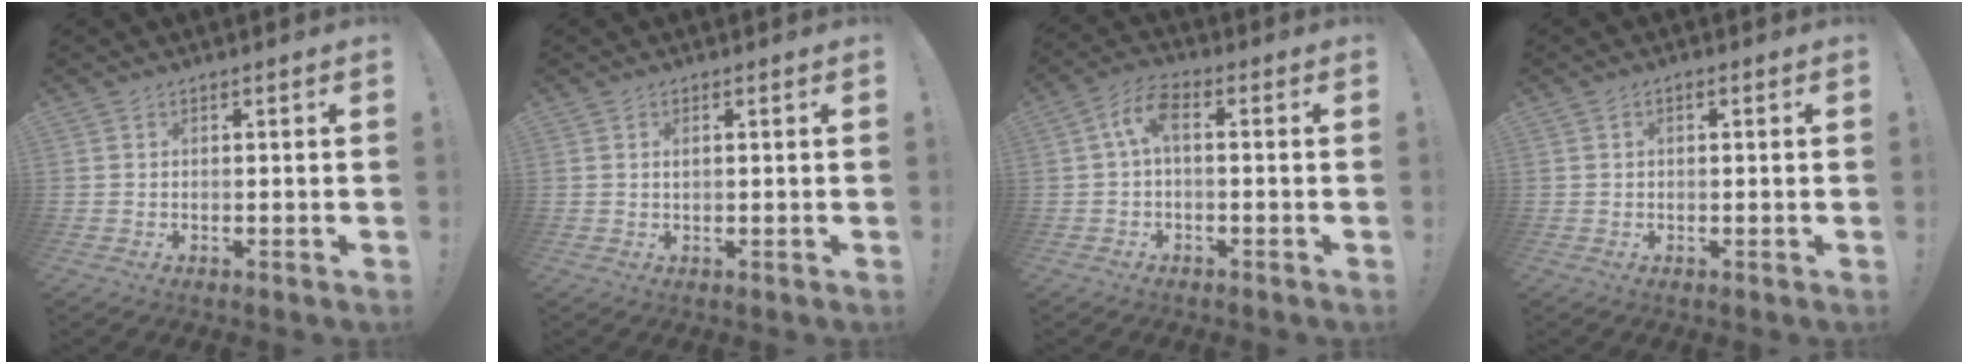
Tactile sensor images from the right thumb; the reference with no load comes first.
{"total": 0.9, "force": [0.3, 0.1, 0.8], "torque": [-0.019, 0.001, 0.006]}
{"total": 6.7, "force": [0.6, 2.4, 6.2], "torque": [-0.126, 0.001, 0.011]}
{"total": 1.1, "force": [-0.2, 0.6, 0.8], "torque": [-0.019, 0.006, -0.004]}